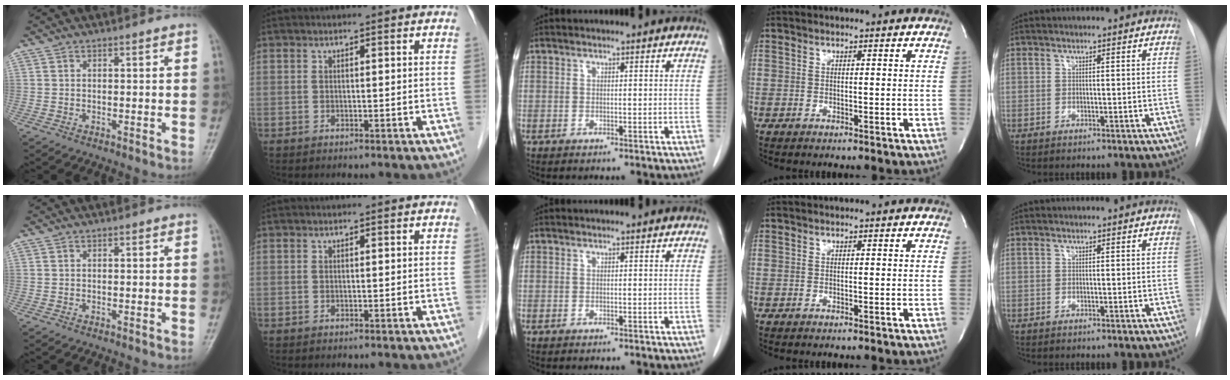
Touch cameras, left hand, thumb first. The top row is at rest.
{}